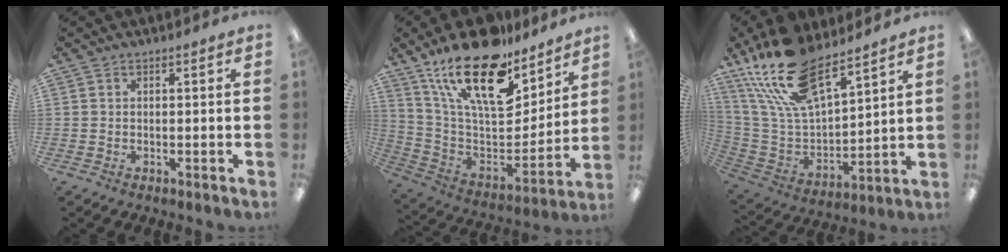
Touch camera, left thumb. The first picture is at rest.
{"total": 24.4, "force": [16.7, 10.1, 14.5], "torque": [-0.253, -0.106, 0.293]}
{"total": 21.3, "force": [15.8, 8.5, 11.6], "torque": [-0.253, -0.088, 0.286]}